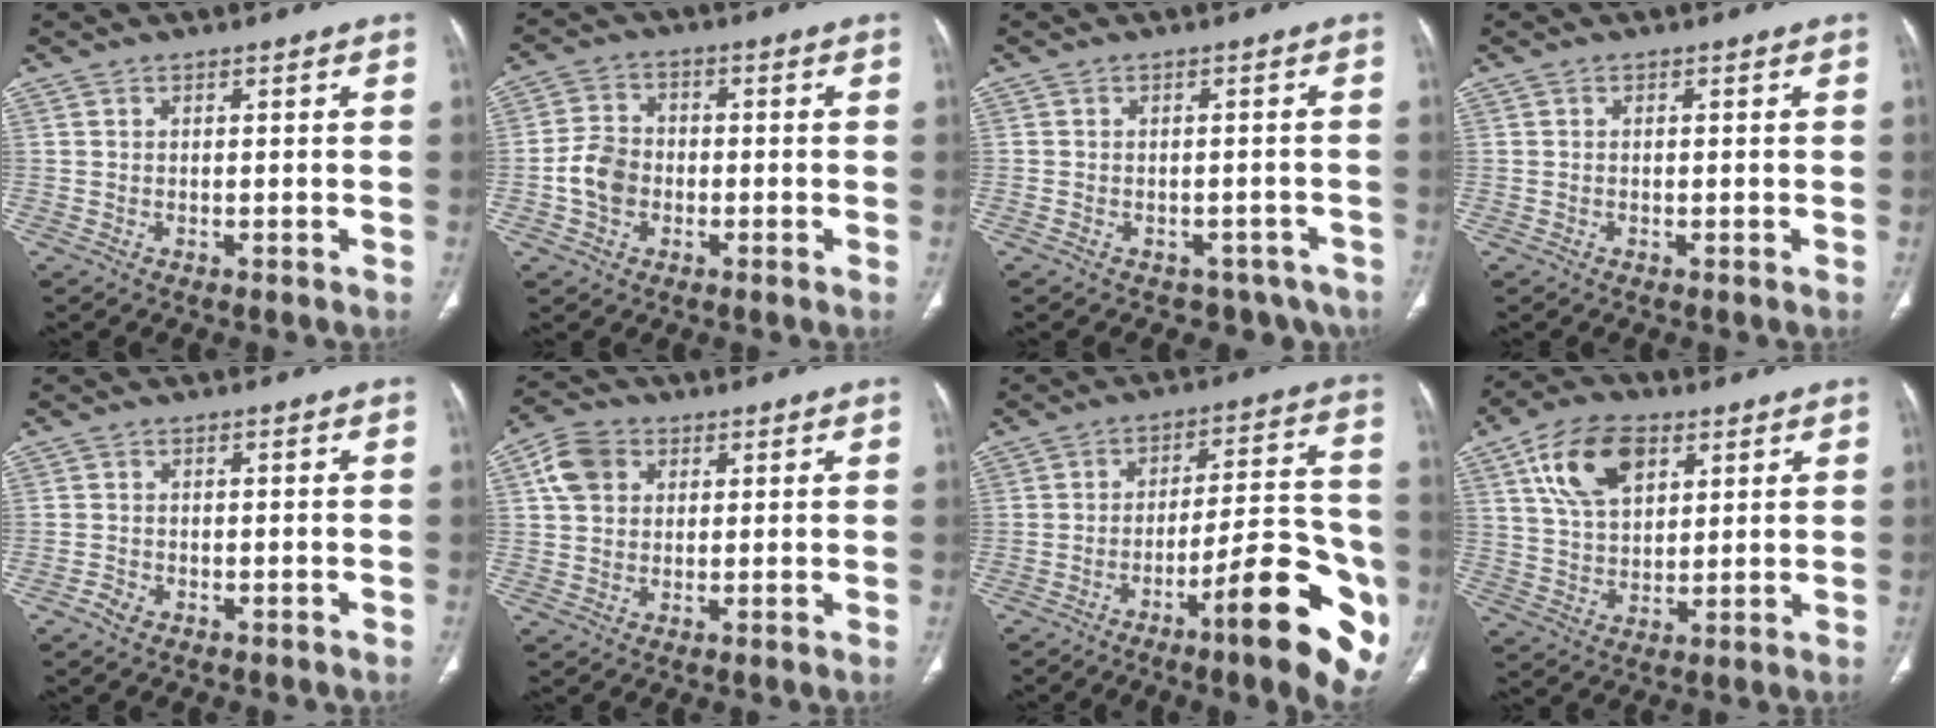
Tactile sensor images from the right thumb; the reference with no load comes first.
{"total": 6.5, "force": [-1.5, 5.2, 3.7], "torque": [-0.057, 0.017, -0.035]}
{"total": 7.2, "force": [-4.5, 5.1, 2.4], "torque": [-0.015, 0.038, -0.050]}
{"total": 0.0}
{"total": 1.8, "force": [-1.2, 1.1, 0.7], "torque": [-0.014, 0.006, -0.022]}
{"total": 6.7, "force": [2.1, 5.3, 3.5], "torque": [-0.056, 0.008, 0.035]}
{"total": 20.3, "force": [-8.6, 4.7, 17.8], "torque": [-0.197, 0.048, -0.119]}
{"total": 12.9, "force": [5.7, 7.6, 8.7], "torque": [-0.139, -0.010, 0.105]}